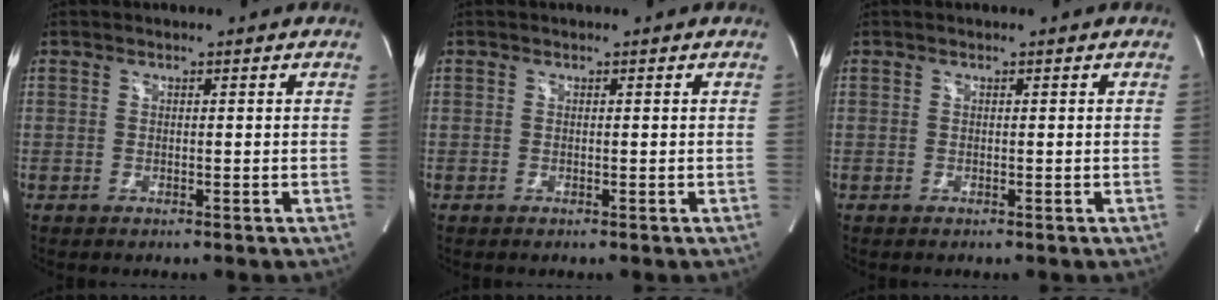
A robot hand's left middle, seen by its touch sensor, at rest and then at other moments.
{"total": 0.0}
{"total": 0.0}